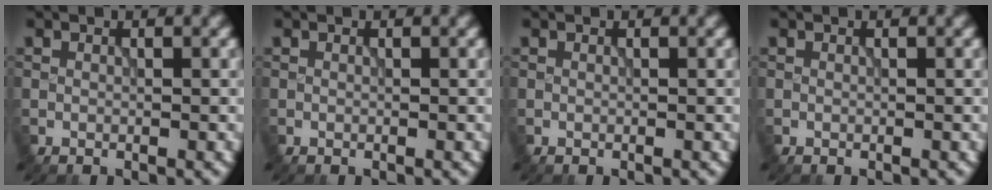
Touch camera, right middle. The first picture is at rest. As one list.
[{"total": 0.0}, {"total": 0.0}, {"total": 0.0}]